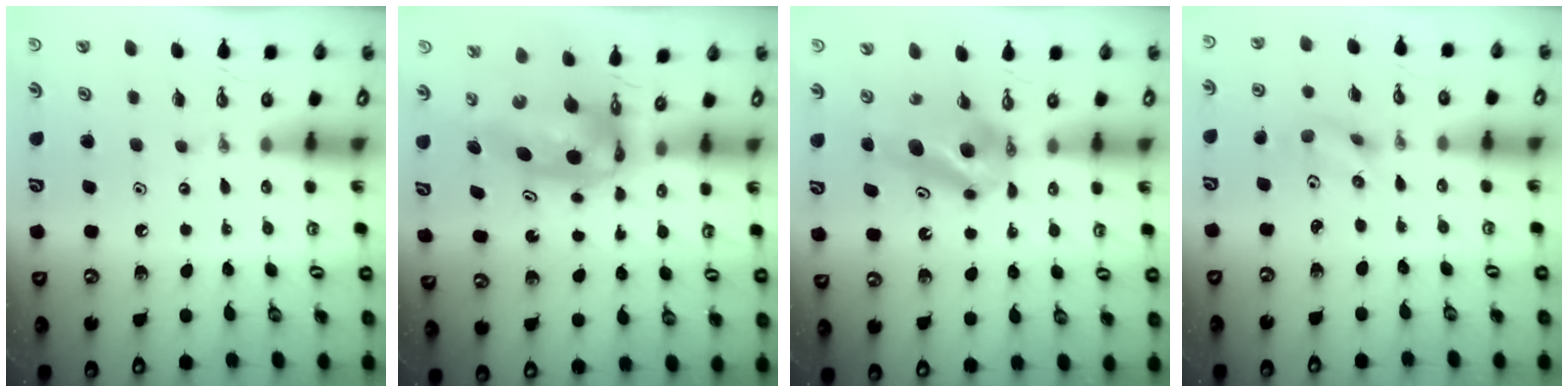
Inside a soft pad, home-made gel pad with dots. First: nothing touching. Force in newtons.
{"total": 6.6, "press": 6.5, "slide": 0.6}
{"total": 8.5, "press": 5.4, "slide": 6.5}
{"total": 2.1, "press": 1.9, "slide": 0.9}